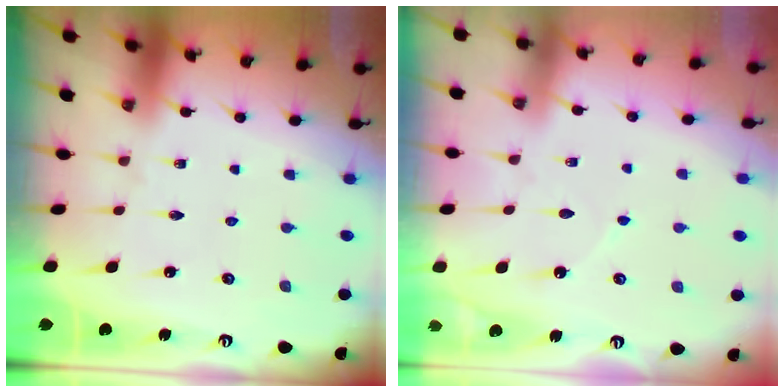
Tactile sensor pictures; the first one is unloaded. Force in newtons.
{"total": 3.7, "press": 3.7, "slide": 0.4}